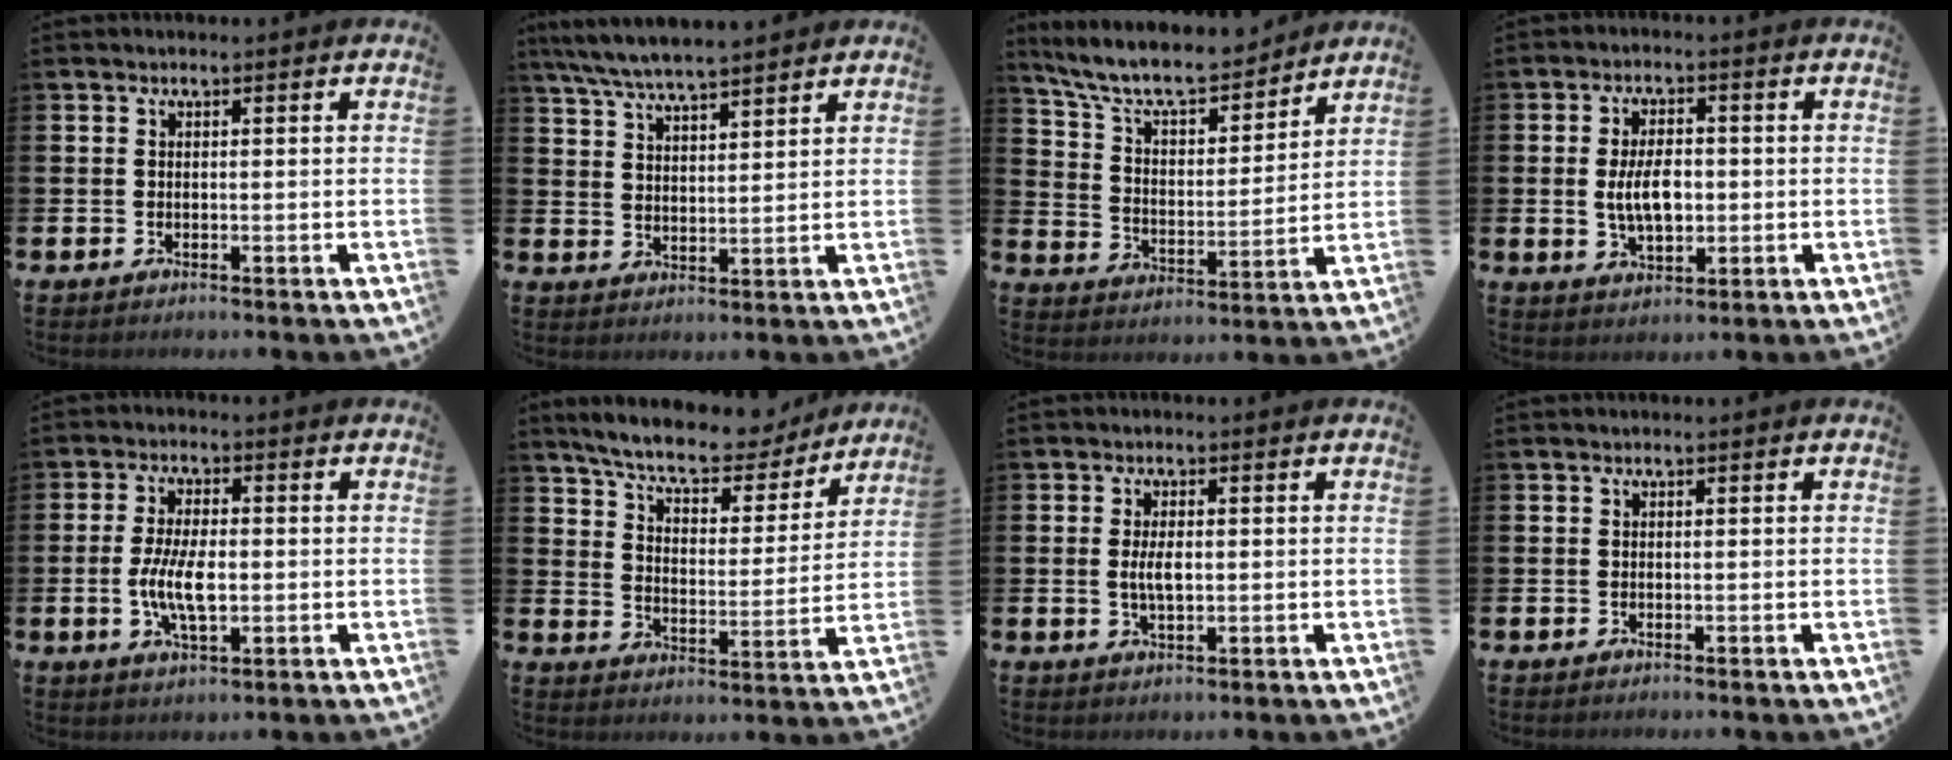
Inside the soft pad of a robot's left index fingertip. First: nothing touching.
{"total": 6.3, "force": [6.0, 0.4, 1.7], "torque": [-0.058, -0.025, 0.109]}
{"total": 9.4, "force": [8.6, 2.2, 3.1], "torque": [-0.094, -0.058, 0.149]}
{"total": 5.7, "force": [0.0, 3.1, 4.8], "torque": [-0.079, -0.002, -0.007]}
{"total": 6.1, "force": [-0.5, 2.6, 5.5], "torque": [-0.108, -0.001, -0.013]}
{"total": 8.9, "force": [8.1, 2.1, 3.0], "torque": [-0.080, -0.057, 0.139]}
{"total": 3.2, "force": [0.2, 1.4, 2.9], "torque": [-0.046, 0.000, -0.002]}
{"total": 0.0}